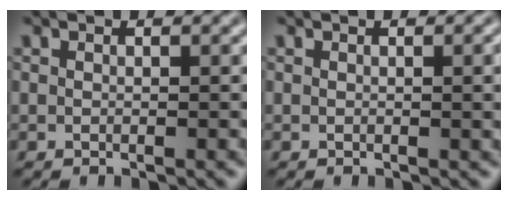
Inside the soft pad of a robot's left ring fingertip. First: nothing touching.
{"total": 1.8, "force": [0.2, 0.5, 1.7], "torque": [-0.018, 0.002, 0.000]}